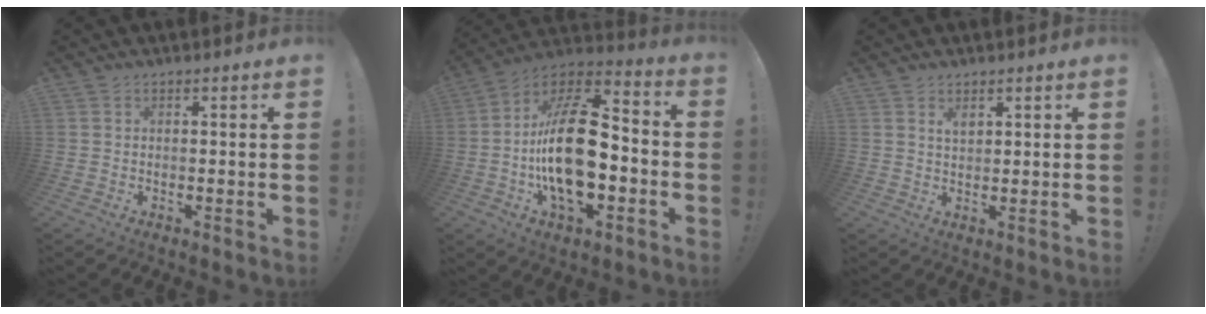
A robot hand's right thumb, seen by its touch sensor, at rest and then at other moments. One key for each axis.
{"total": 24.5, "fx": -3.4, "fy": 12.9, "fz": 20.5, "tx": -0.374, "ty": 0.023, "tz": -0.055}
{"total": 2.4, "fx": 1.7, "fy": 1.1, "fz": 1.3, "tx": -0.013, "ty": -0.011, "tz": 0.029}